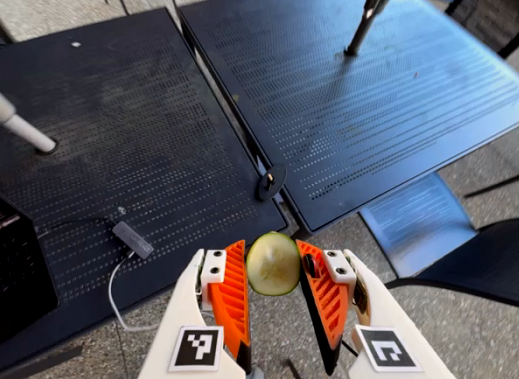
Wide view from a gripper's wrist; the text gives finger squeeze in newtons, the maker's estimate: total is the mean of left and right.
{"total": 7.2, "left": 6.6, "right": 7.8}